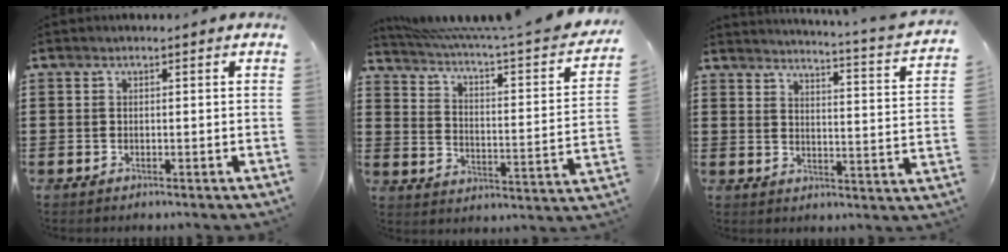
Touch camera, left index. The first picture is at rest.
{"total": 3.7, "force": [2.7, -0.2, 2.5], "torque": [-0.066, -0.033, 0.035]}
{"total": 3.0, "force": [2.5, -1.0, 1.4], "torque": [-0.036, -0.037, 0.029]}